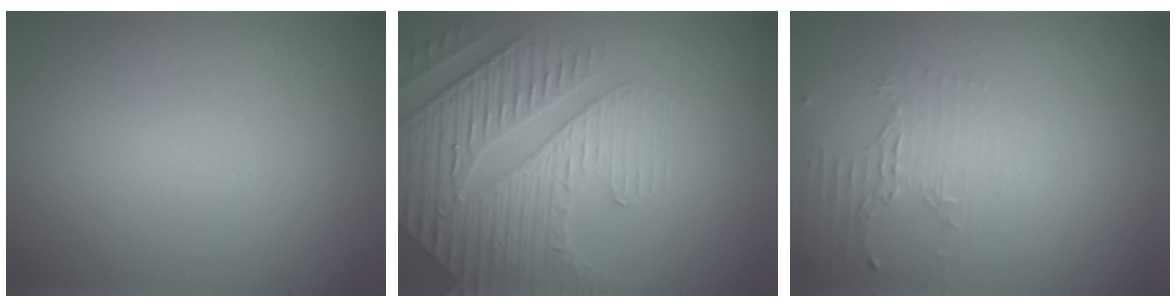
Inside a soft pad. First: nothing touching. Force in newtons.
{"total": 5.1, "press": 4.7, "slide": 1.9}
{"total": 1.9, "press": 1.4, "slide": 1.3}